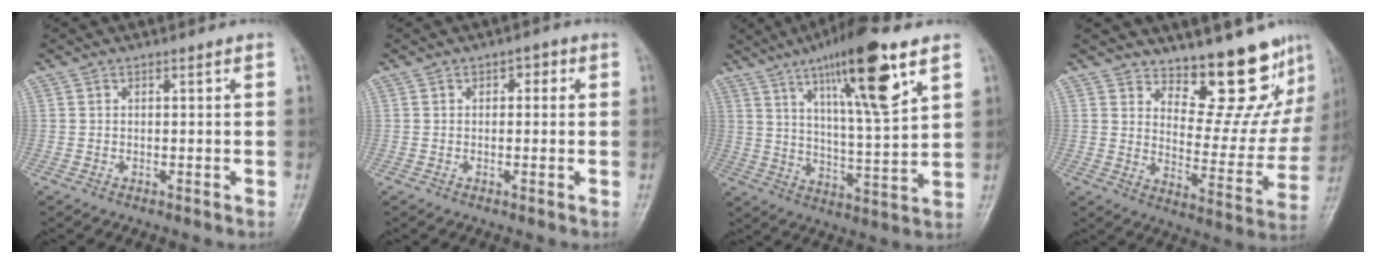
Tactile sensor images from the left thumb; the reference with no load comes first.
{"total": 2.3, "force": [0.5, 1.6, 1.6], "torque": [-0.001, 0.005, 0.000]}
{"total": 17.9, "force": [9.5, 3.1, 14.9], "torque": [-0.238, -0.041, 0.161]}
{"total": 15.2, "force": [12.4, 5.7, 6.6], "torque": [-0.031, -0.115, 0.171]}